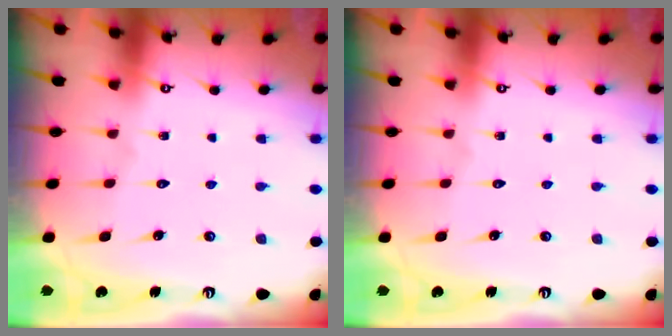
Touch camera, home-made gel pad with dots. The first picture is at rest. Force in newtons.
{"total": 0.0}